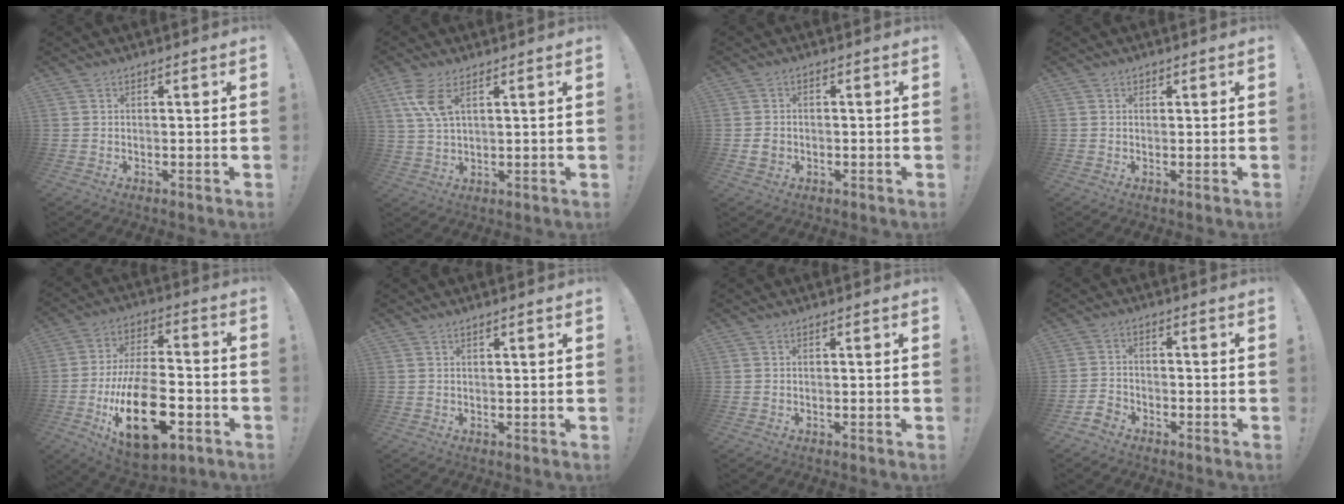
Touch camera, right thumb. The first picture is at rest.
{"total": 7.7, "force": [3.7, 3.2, 6.0], "torque": [-0.132, -0.008, 0.068]}
{"total": 3.2, "force": [-0.8, 2.6, 1.7], "torque": [-0.033, 0.007, -0.014]}
{"total": 0.8, "force": [0.5, 0.5, 0.0], "torque": [0.005, -0.002, 0.009]}
{"total": 24.0, "force": [-8.3, 12.0, 19.0], "torque": [-0.341, 0.046, -0.124]}
{"total": 1.1, "force": [0.7, 0.0, 0.8], "torque": [-0.017, 0.002, 0.011]}
{"total": 0.0}
{"total": 4.7, "force": [-3.7, 2.6, 1.4], "torque": [-0.042, 0.014, -0.070]}